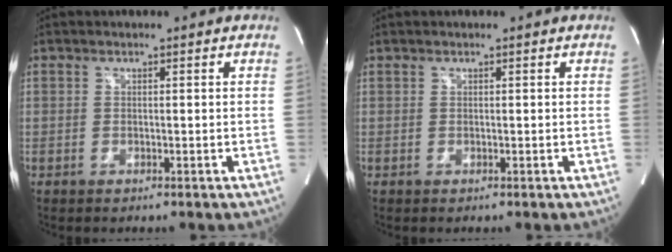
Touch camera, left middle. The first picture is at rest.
{"total": 0.0}